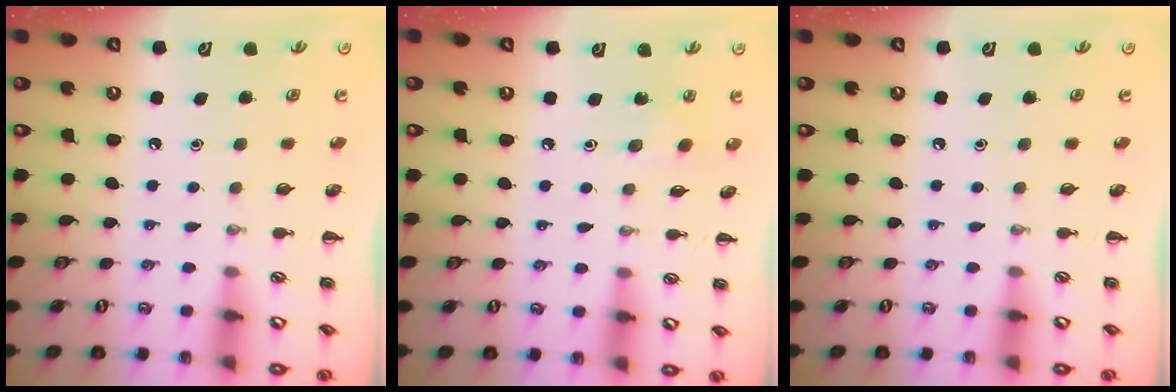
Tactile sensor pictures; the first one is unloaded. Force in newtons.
{"total": 2.4, "press": 2.3, "slide": 0.8}
{"total": 0.0}